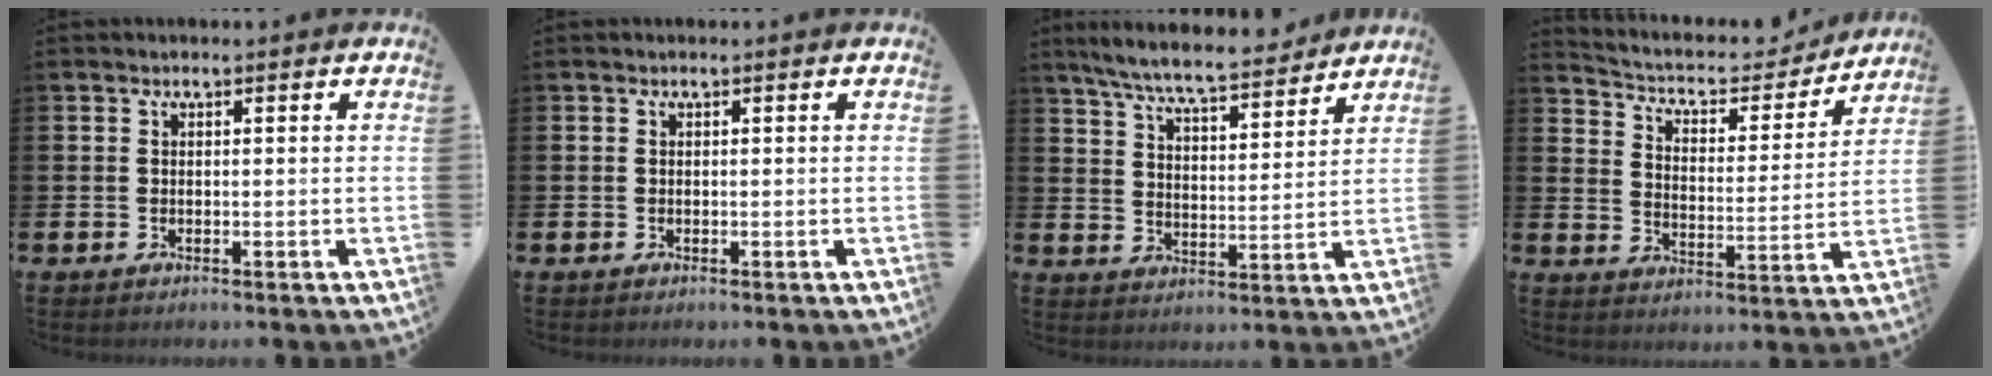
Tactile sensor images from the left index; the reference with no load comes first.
{"total": 0.0}
{"total": 7.7, "force": [7.2, 0.7, 2.6], "torque": [-0.083, -0.040, 0.127]}
{"total": 5.8, "force": [5.2, 2.1, 1.5], "torque": [-0.058, -0.038, 0.082]}